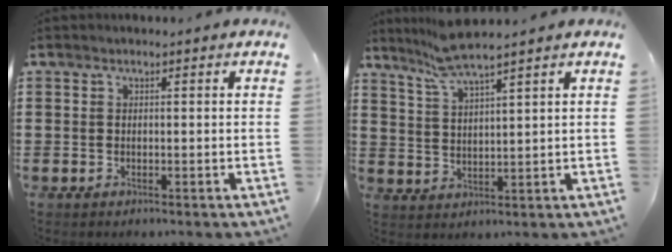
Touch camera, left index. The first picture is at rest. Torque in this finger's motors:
{"motor_torque": [1.82, -0.04, 0.27, 0.11]}